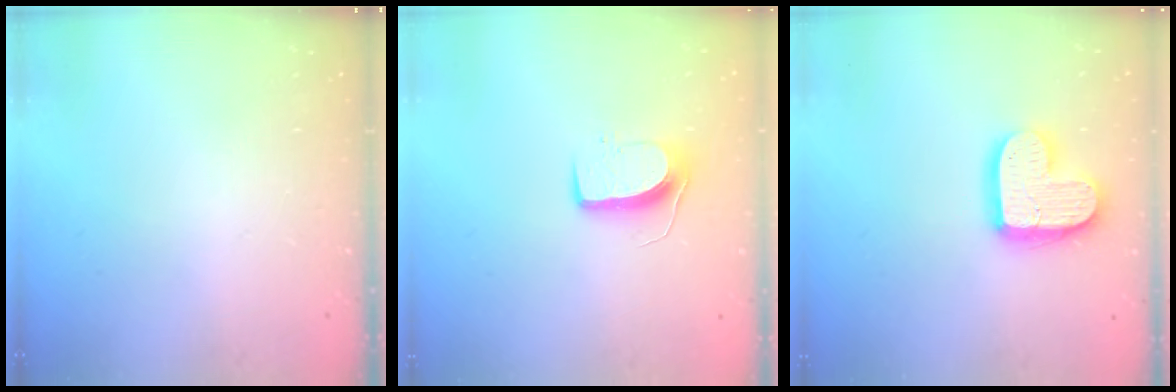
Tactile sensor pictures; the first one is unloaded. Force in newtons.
{"total": 9.3, "press": 9.3, "slide": 0.5}
{"total": 15.5, "press": 15.4, "slide": 1.2}